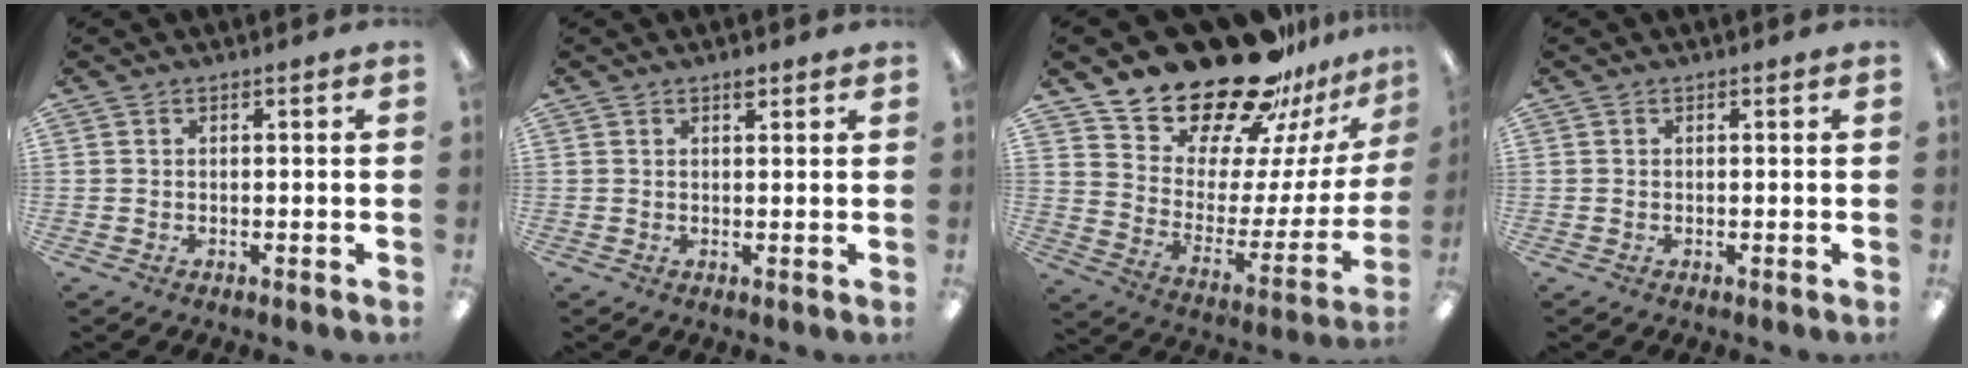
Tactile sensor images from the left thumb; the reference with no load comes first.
{"total": 1.7, "force": [1.3, 0.6, 0.8], "torque": [-0.003, -0.005, 0.020]}
{"total": 24.4, "force": [20.5, 10.0, 8.6], "torque": [-0.137, -0.151, 0.367]}
{"total": 0.0}